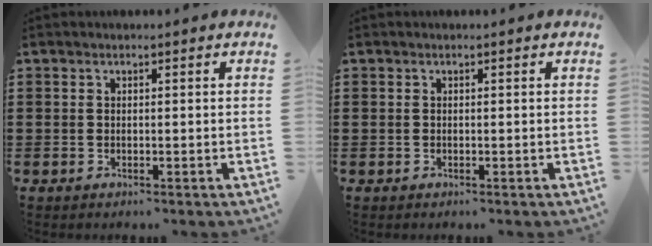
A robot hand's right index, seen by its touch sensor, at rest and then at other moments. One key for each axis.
{"total": 0.0}